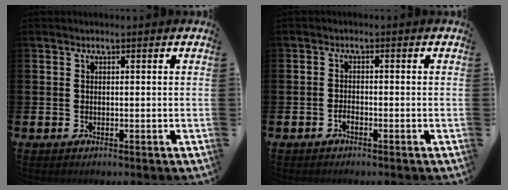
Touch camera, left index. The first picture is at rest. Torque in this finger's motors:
{"motor_torque": [0.32, 0.17, 0.00, 0.01]}